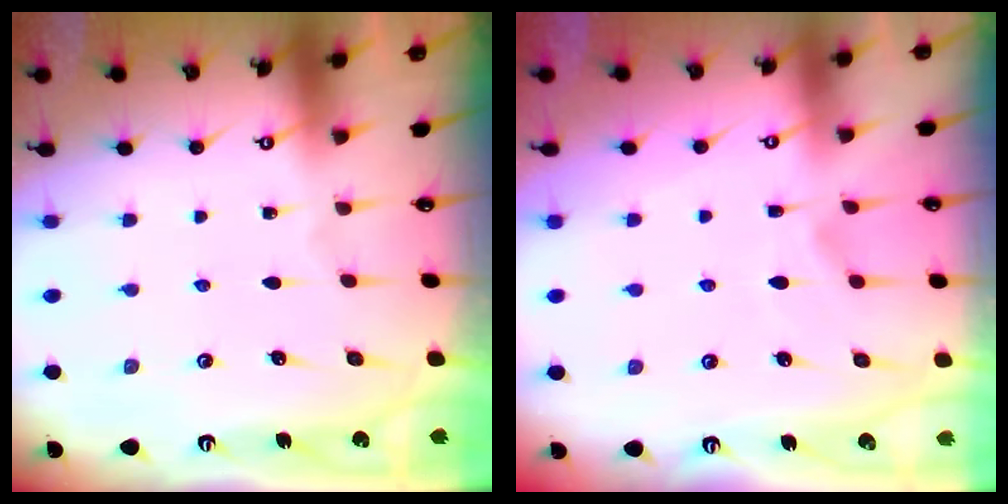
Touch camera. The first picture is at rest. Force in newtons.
{"total": 2.4, "press": 2.1, "slide": 1.2}